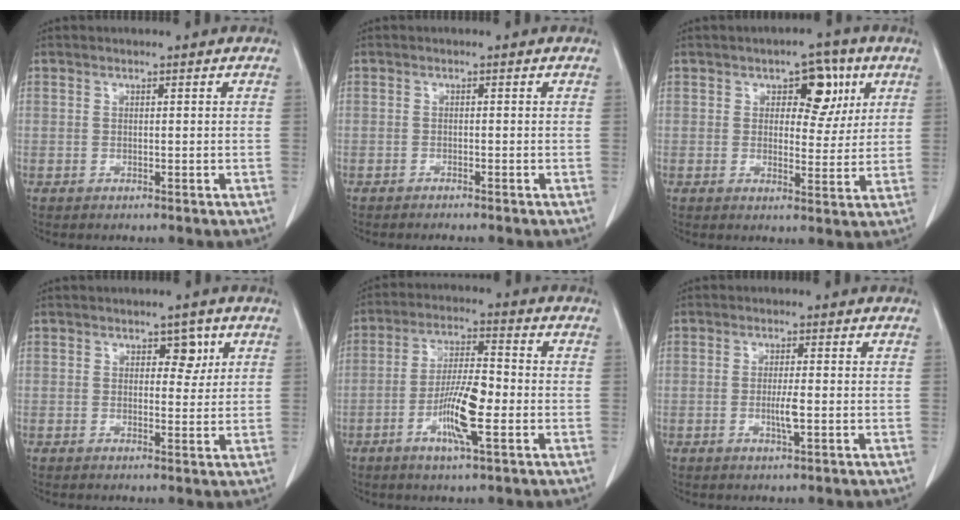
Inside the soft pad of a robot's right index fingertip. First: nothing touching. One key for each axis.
{"total": 1.8, "fx": -1.6, "fy": 0.0, "fz": 0.7, "tx": -0.009, "ty": -0.001, "tz": -0.019}
{"total": 6.8, "fx": 2.7, "fy": 3.8, "fz": 5.0, "tx": -0.056, "ty": 0.013, "tz": 0.037}
{"total": 3.0, "fx": 1.3, "fy": 1.8, "fz": 2.0, "tx": -0.018, "ty": 0.003, "tz": 0.016}
{"total": 9.4, "fx": -3.0, "fy": 1.3, "fz": 8.8, "tx": -0.166, "ty": -0.003, "tz": -0.057}
{"total": 2.8, "fx": -0.7, "fy": 0.1, "fz": 2.7, "tx": -0.055, "ty": -0.004, "tz": -0.012}